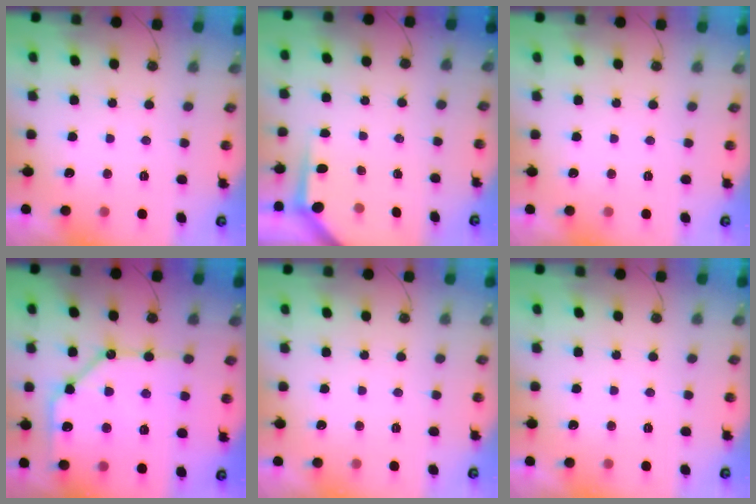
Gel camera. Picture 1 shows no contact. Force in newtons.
{"total": 3.7, "press": 3.7, "slide": 0.3}
{"total": 0.0}
{"total": 16.1, "press": 16.0, "slide": 1.7}
{"total": 0.0}
{"total": 0.0}